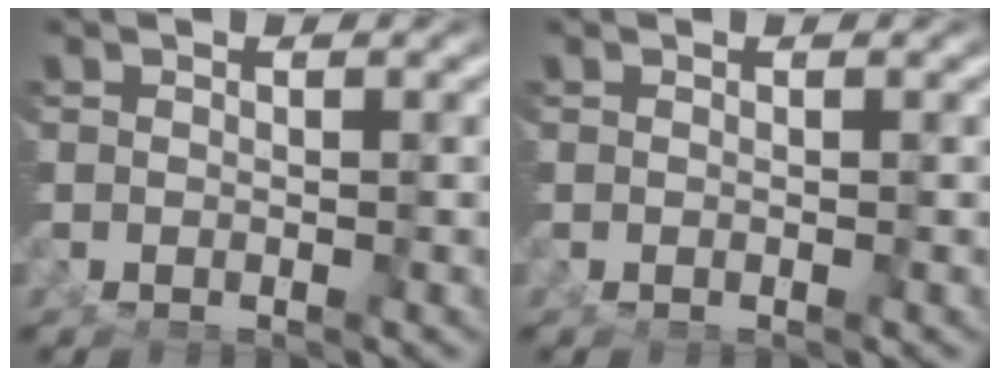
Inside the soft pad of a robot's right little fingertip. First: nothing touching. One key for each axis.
{"total": 0.0}